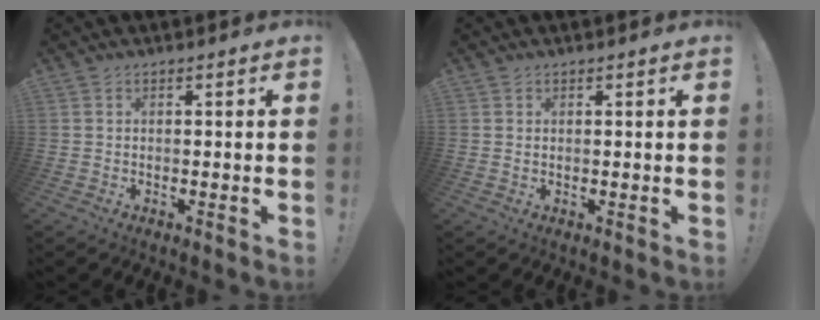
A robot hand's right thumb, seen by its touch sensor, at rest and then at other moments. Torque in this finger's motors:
{"motor_torque": [0.15, -0.46, -0.17, 0.07, 0.04]}